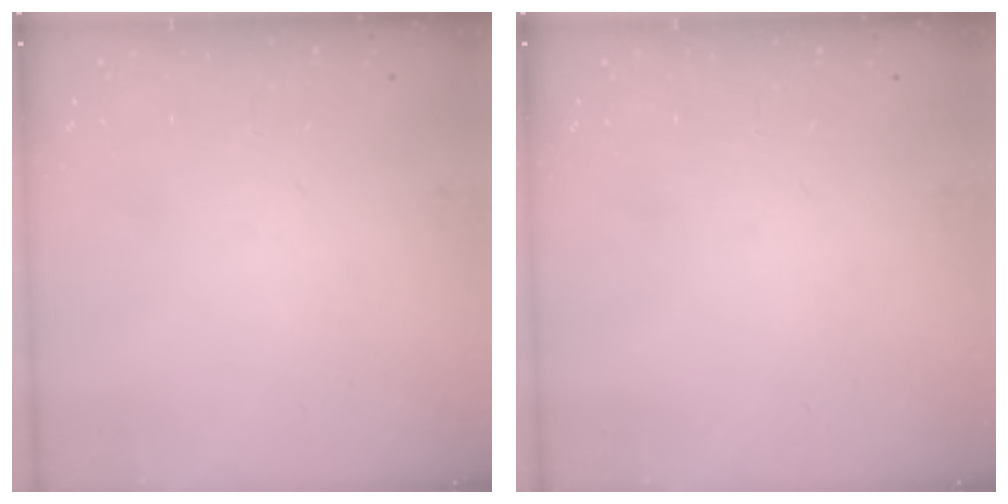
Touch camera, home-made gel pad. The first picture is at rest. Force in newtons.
{"total": 0.0}